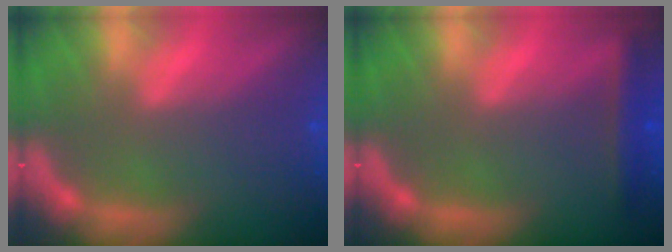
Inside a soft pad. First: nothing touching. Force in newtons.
{"total": 2.4}